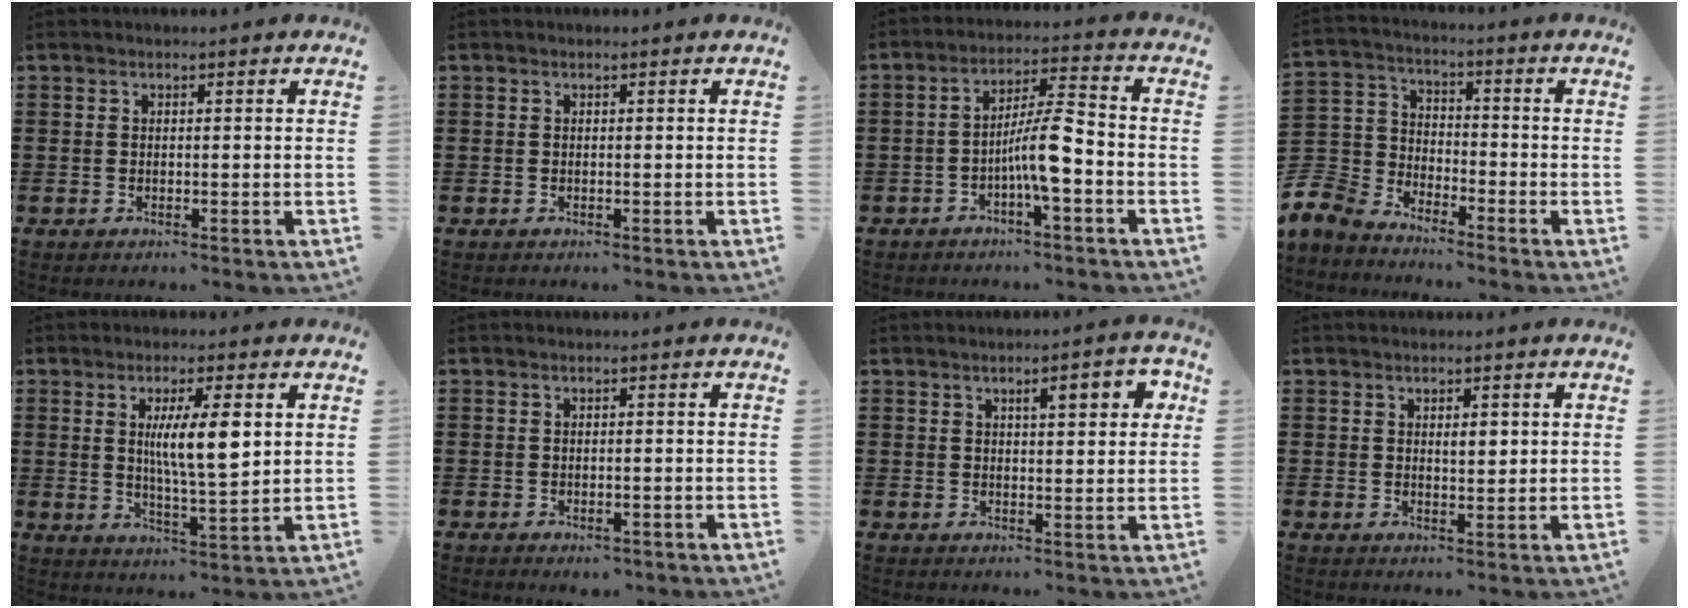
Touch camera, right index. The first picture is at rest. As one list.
[{"total": 0.0}, {"total": 7.5, "force": [-2.7, 1.1, 6.9], "torque": [-0.132, 0.001, -0.054]}, {"total": 6.7, "force": [-5.9, 2.9, 1.0], "torque": [-0.068, -0.007, -0.132]}, {"total": 8.2, "force": [2.1, 1.5, 7.8], "torque": [-0.145, 0.001, 0.031]}, {"total": 1.0, "force": [-0.8, 0.4, 0.4], "torque": [-0.013, -0.005, -0.015]}, {"total": 4.3, "force": [1.7, 1.3, 3.8], "torque": [-0.054, 0.000, 0.020]}, {"total": 1.9, "force": [0.6, 0.8, 1.6], "torque": [-0.025, 0.003, 0.006]}]